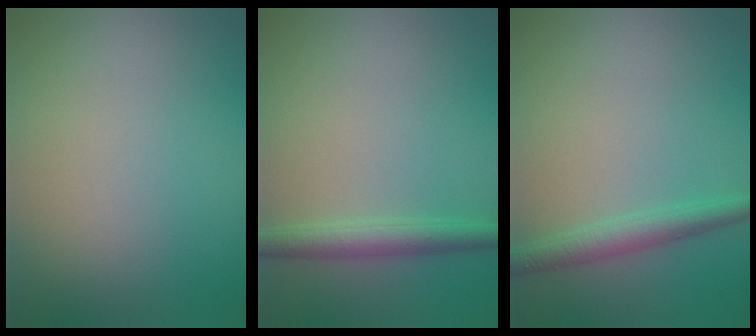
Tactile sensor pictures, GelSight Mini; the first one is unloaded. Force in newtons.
{"total": 2.7, "press": 2.7, "slide": 0.1}
{"total": 2.4, "press": 2.4, "slide": 0.1}